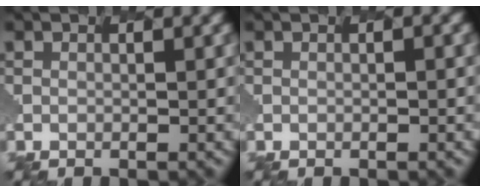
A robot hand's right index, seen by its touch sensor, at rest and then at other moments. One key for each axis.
{"total": 1.3, "fx": 0.0, "fy": 0.6, "fz": 1.1, "tx": -0.006, "ty": 0.009, "tz": -0.002}